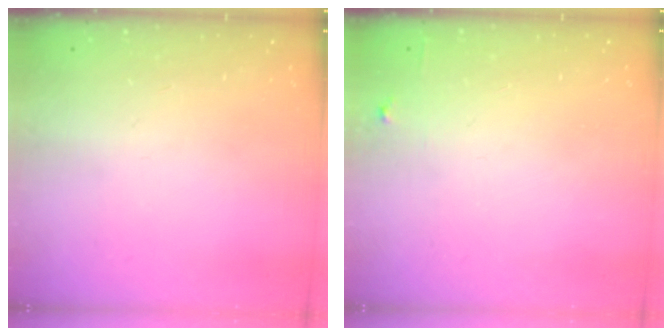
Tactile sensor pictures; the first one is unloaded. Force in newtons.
{"total": 4.8, "press": 4.8, "slide": 0.7}